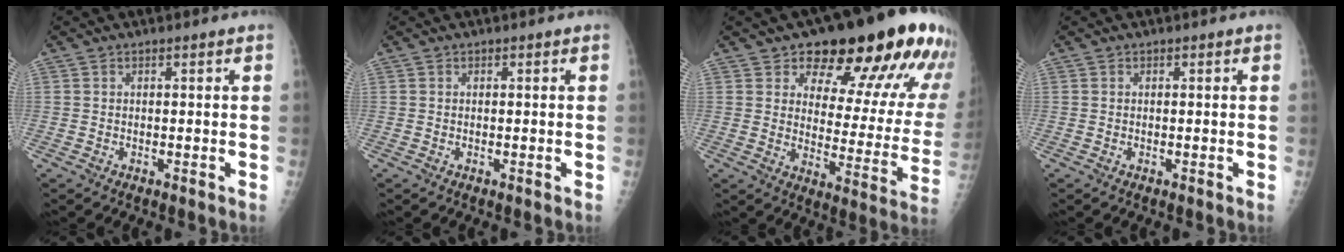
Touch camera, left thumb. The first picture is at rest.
{"total": 0.0}
{"total": 22.4, "force": [14.7, 9.0, 14.3], "torque": [-0.137, -0.072, 0.188]}
{"total": 0.0}